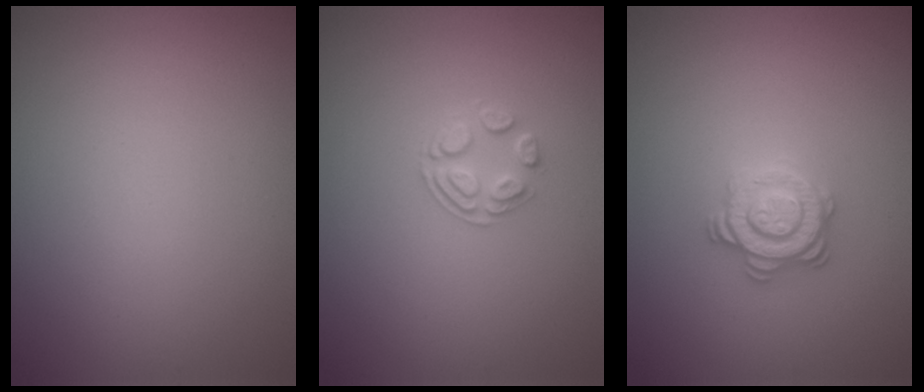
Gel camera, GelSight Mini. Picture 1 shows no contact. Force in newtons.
{"total": 1.8, "press": 1.2, "slide": 1.4}
{"total": 2.9, "press": 2.8, "slide": 0.9}